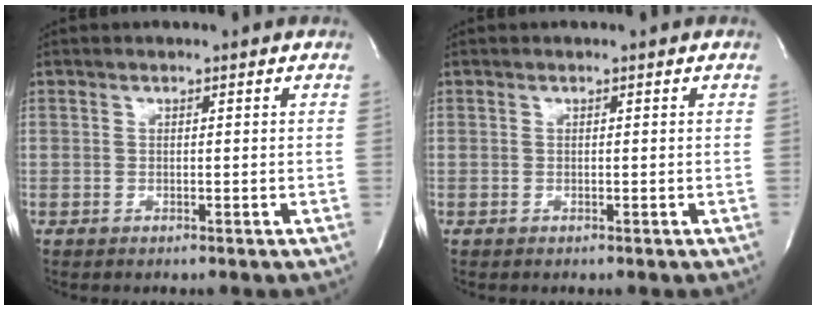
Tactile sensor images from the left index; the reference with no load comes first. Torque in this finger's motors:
{"motor_torque": [0.00, 0.00, -0.02, -0.01]}